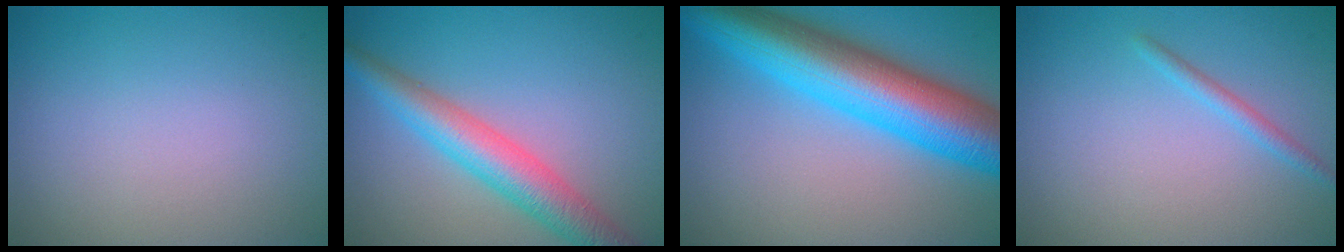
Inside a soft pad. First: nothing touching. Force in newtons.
{"total": 5.1, "press": 5.1, "slide": 0.1}
{"total": 11.5, "press": 11.5, "slide": 0.3}
{"total": 1.3, "press": 1.2, "slide": 0.1}